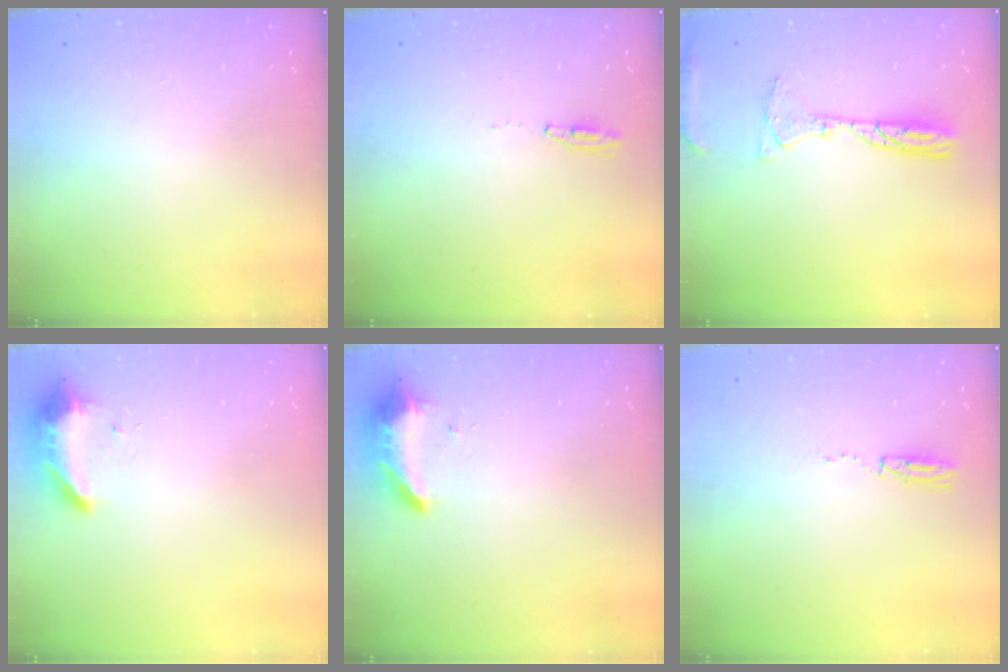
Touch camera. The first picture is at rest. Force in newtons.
{"total": 3.4, "press": 2.9, "slide": 1.7}
{"total": 10.6, "press": 10.4, "slide": 2.2}
{"total": 9.1, "press": 8.8, "slide": 2.4}
{"total": 9.1, "press": 8.8, "slide": 2.4}
{"total": 3.5, "press": 2.8, "slide": 2.1}